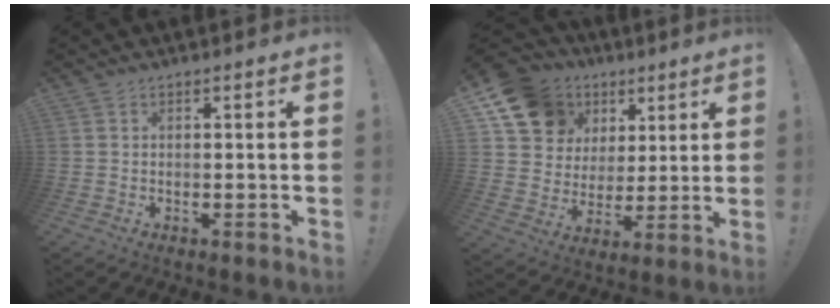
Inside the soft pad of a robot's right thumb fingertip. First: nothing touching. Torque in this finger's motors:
{"motor_torque": [1.49, 2.37, 0.92, 0.45, 0.09]}